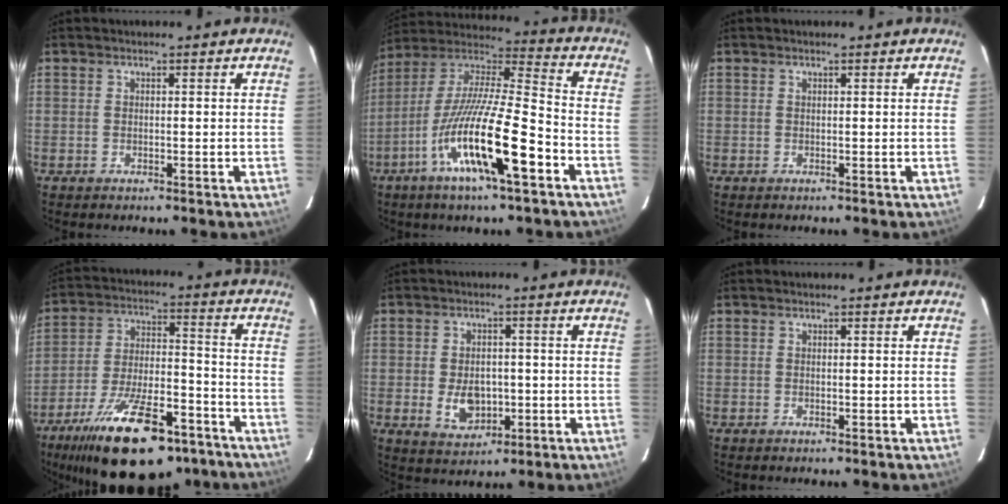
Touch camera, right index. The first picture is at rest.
{"total": 20.5, "force": [-9.7, 3.1, 17.8], "torque": [-0.324, -0.036, -0.185]}
{"total": 0.0}
{"total": 24.5, "force": [-16.8, 9.3, 15.2], "torque": [-0.272, -0.018, -0.250]}
{"total": 6.9, "force": [-1.4, 4.8, 4.7], "torque": [-0.092, -0.004, -0.015]}
{"total": 0.0}